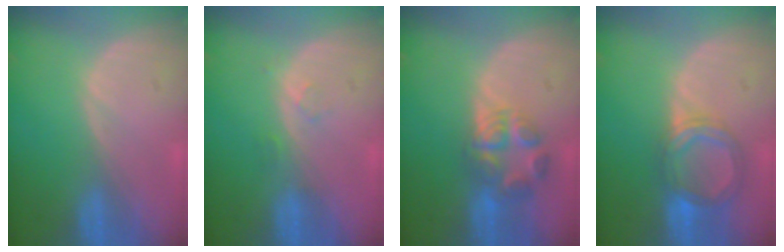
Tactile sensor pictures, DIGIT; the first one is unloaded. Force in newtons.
{"total": 1.4, "press": 1.4, "slide": 0.1}
{"total": 6.0, "press": 5.9, "slide": 0.7}
{"total": 5.6, "press": 5.6, "slide": 0.3}